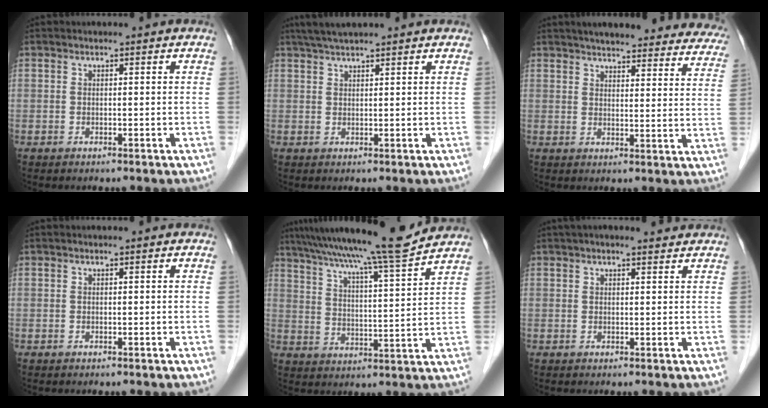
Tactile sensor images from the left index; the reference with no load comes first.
{"total": 4.9, "force": [4.2, 0.2, 2.6], "torque": [-0.042, 0.032, 0.074]}
{"total": 26.4, "force": [23.9, 5.3, 10.0], "torque": [-0.126, -0.038, 0.268]}
{"total": 0.0}
{"total": 17.3, "force": [15.2, -1.1, 8.1], "torque": [-0.140, -0.010, 0.226]}
{"total": 4.9, "force": [4.2, 0.9, 2.3], "torque": [-0.034, 0.026, 0.054]}